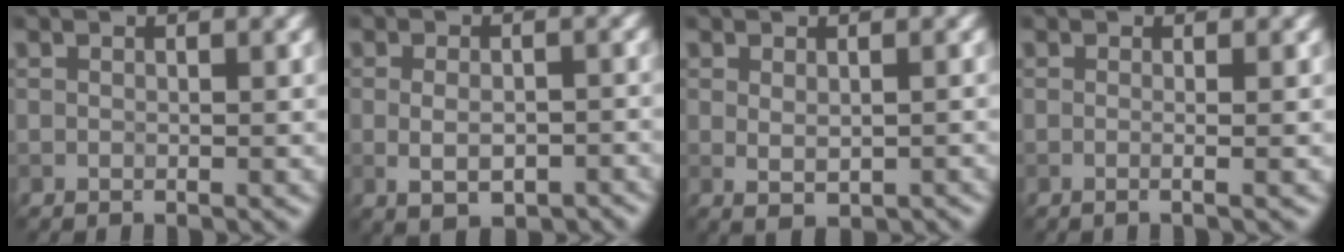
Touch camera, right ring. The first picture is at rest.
{"total": 3.7, "force": [-1.1, 1.9, 3.0], "torque": [-0.049, -0.004, -0.011]}
{"total": 1.7, "force": [-0.1, 0.9, 1.5], "torque": [-0.029, -0.007, 0.003]}
{"total": 2.6, "force": [0.5, 1.4, 2.1], "torque": [-0.003, 0.000, -0.024]}